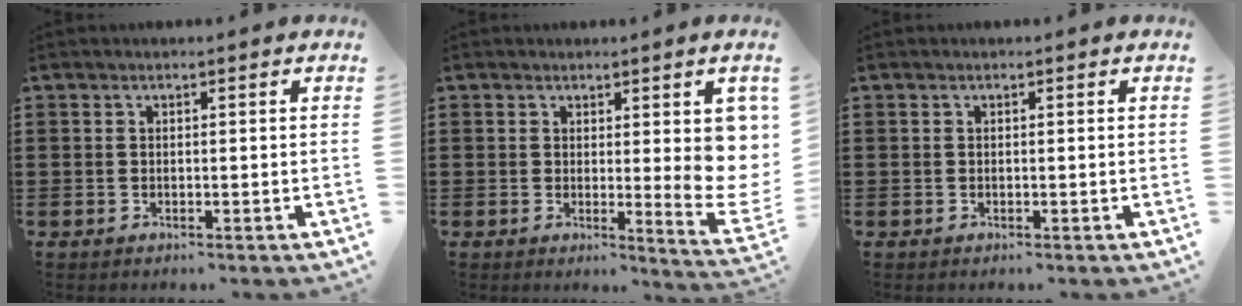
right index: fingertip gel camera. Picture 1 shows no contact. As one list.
[{"total": 6.3, "force": [2.2, 2.2, 5.5], "torque": [-0.059, -0.028, 0.037]}, {"total": 0.0}]